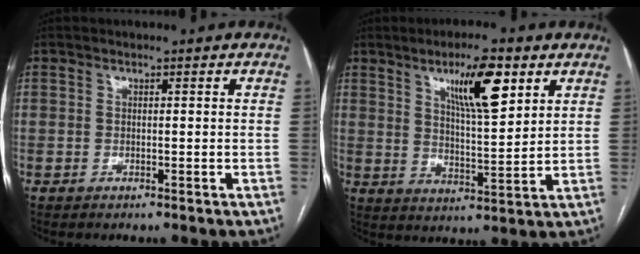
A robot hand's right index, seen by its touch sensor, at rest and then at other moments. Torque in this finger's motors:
{"motor_torque": [0.82, 0.57, 0.54, 0.09]}